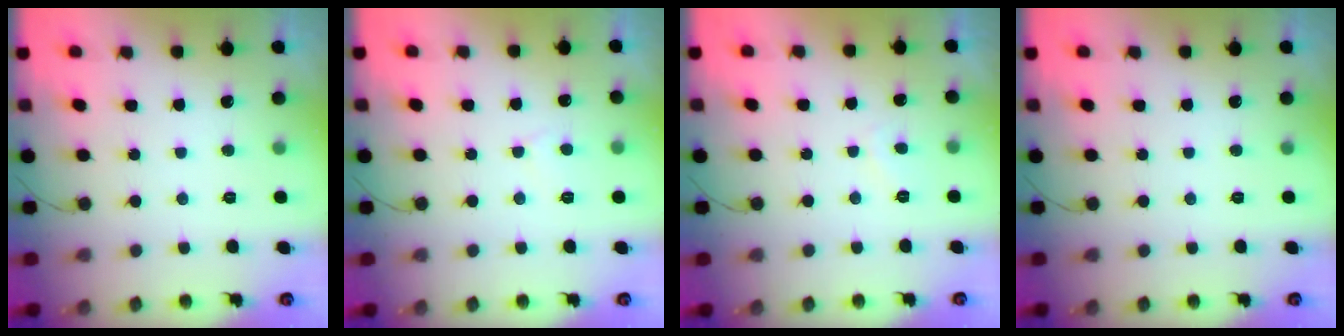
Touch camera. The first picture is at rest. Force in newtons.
{"total": 2.8, "press": 2.8, "slide": 0.3}
{"total": 1.8, "press": 1.7, "slide": 0.6}
{"total": 0.0}